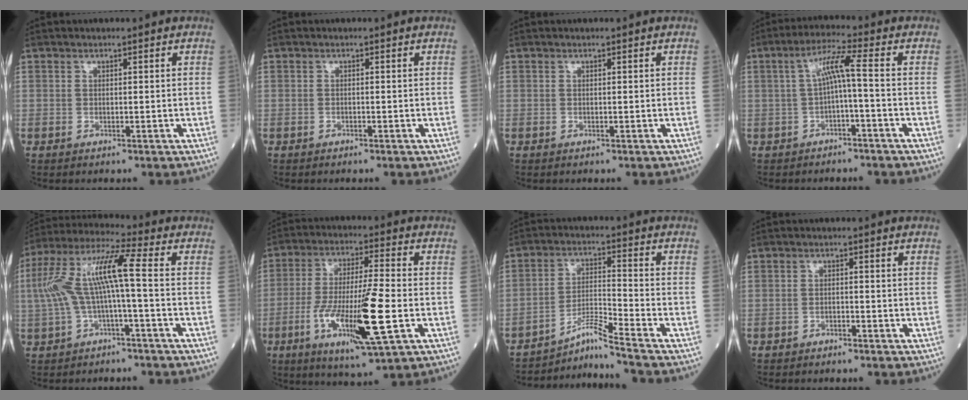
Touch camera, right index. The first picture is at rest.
{"total": 0.0}
{"total": 0.0}
{"total": 5.1, "force": [-0.3, -0.2, 5.1], "torque": [-0.096, 0.023, -0.003]}
{"total": 11.0, "force": [-0.6, 1.1, 10.9], "torque": [-0.229, 0.040, -0.015]}
{"total": 15.2, "force": [-4.3, 1.3, 14.6], "torque": [-0.276, -0.020, -0.075]}
{"total": 7.0, "force": [-6.0, -3.0, 1.9], "torque": [-0.049, -0.009, -0.107]}
{"total": 0.8, "force": [-0.7, 0.1, 0.3], "torque": [-0.007, 0.000, -0.013]}